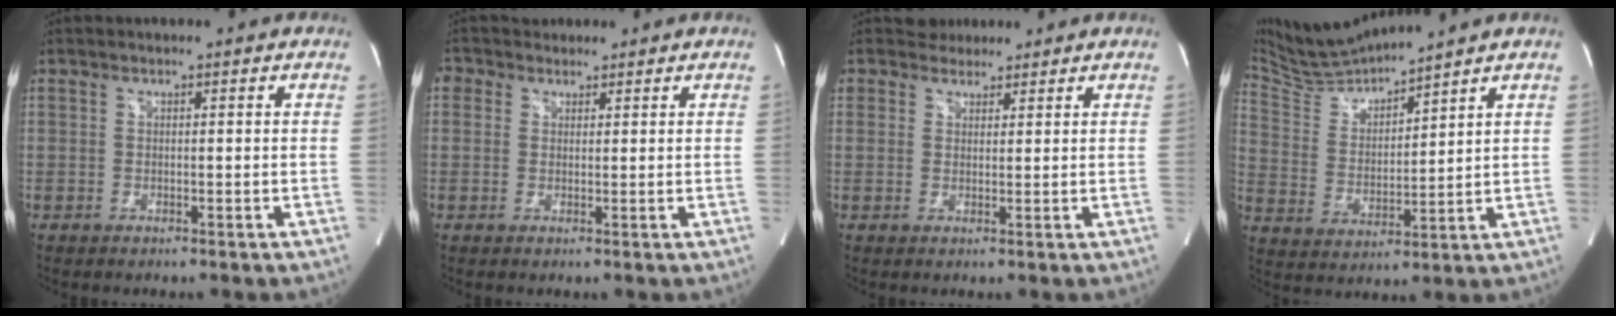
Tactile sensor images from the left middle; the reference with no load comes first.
{"total": 3.3, "force": [2.0, 2.6, 0.3], "torque": [-0.010, 0.027, 0.033]}
{"total": 2.9, "force": [2.4, 1.5, -0.4], "torque": [0.009, 0.010, 0.035]}
{"total": 8.9, "force": [8.8, -1.0, 1.2], "torque": [-0.046, 0.005, 0.191]}